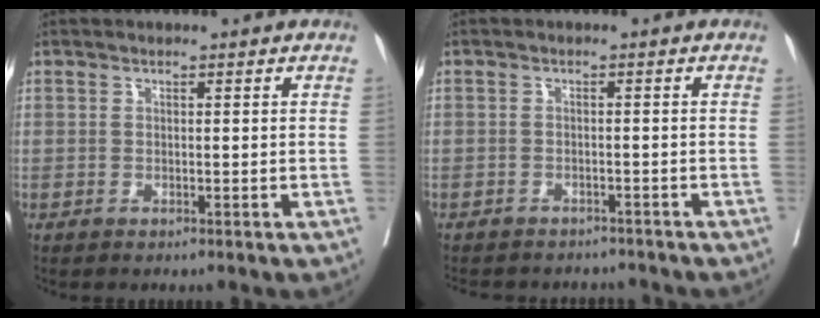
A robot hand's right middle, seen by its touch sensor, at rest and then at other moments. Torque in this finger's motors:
{"motor_torque": [0.22, -0.43, 0.03, 0.03]}